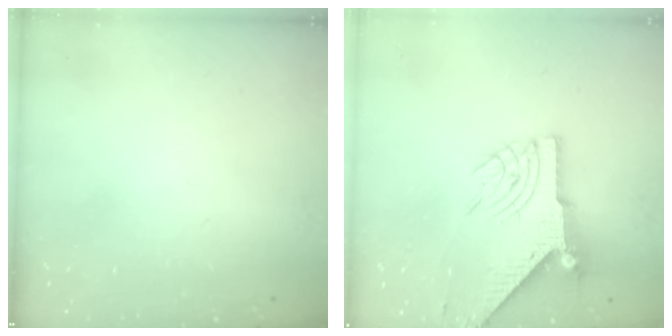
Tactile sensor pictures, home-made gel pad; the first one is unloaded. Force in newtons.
{"total": 9.8, "press": 9.7, "slide": 1.3}